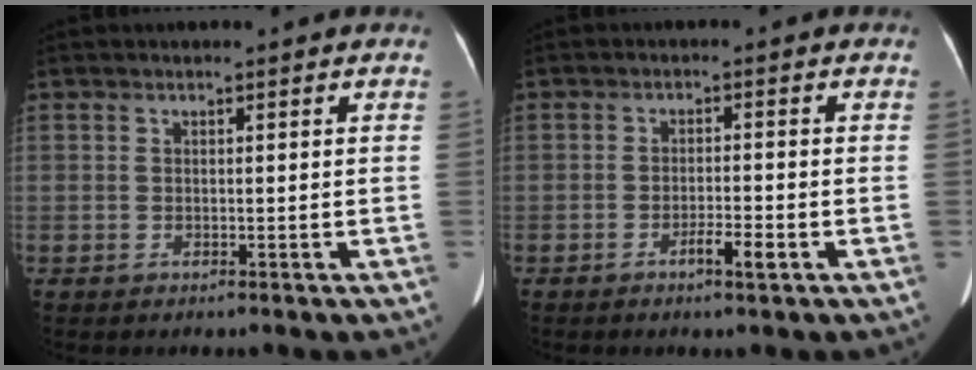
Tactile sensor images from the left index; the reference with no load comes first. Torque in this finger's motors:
{"motor_torque": [0.00, 0.03, 0.03, 0.03]}